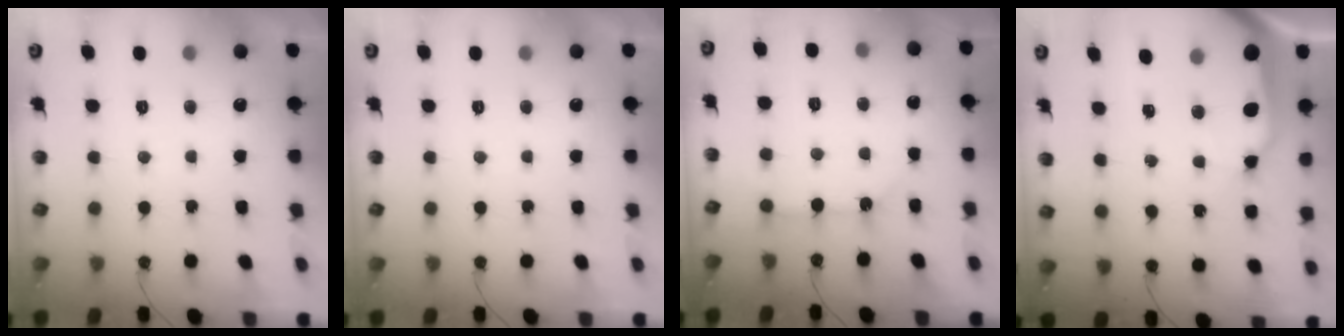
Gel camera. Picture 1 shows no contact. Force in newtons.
{"total": 0.0}
{"total": 3.9, "press": 3.9, "slide": 0.4}
{"total": 14.1, "press": 14.0, "slide": 1.8}